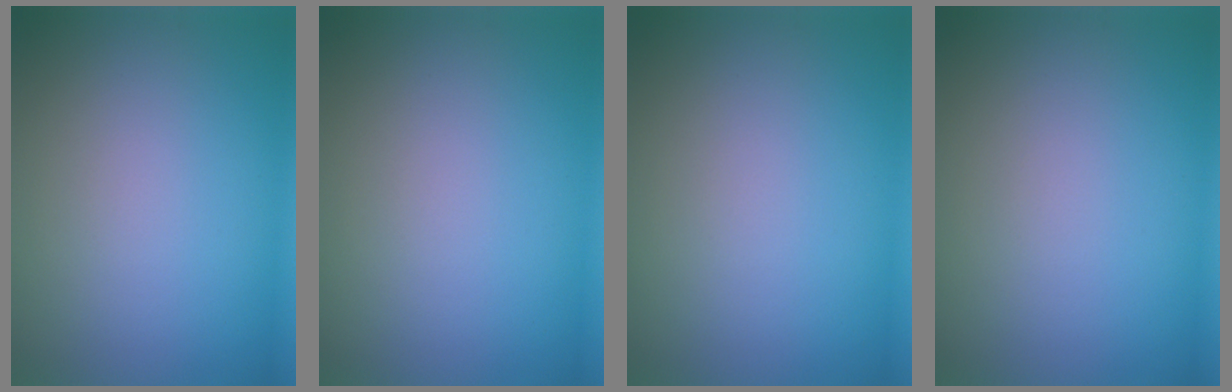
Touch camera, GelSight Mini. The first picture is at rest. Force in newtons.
{"total": 0.0}
{"total": 0.0}
{"total": 0.0}